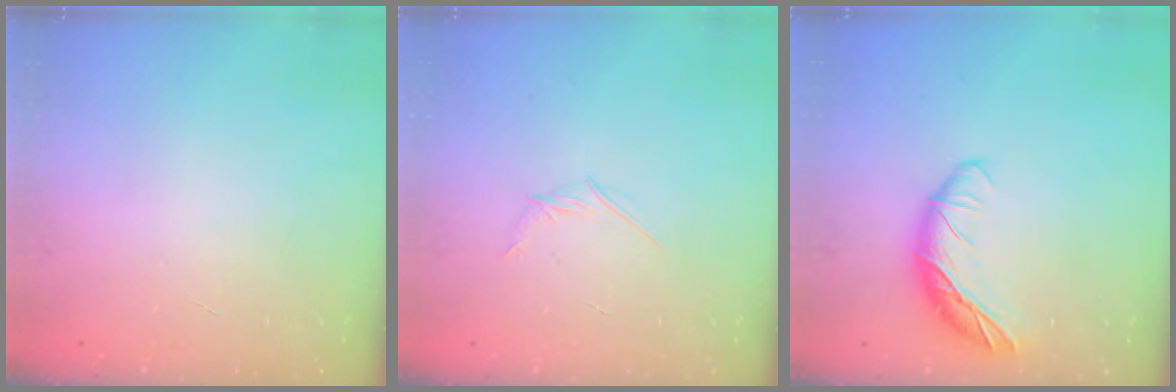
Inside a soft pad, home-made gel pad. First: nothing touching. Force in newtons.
{"total": 2.9, "press": 2.8, "slide": 0.8}
{"total": 13.6, "press": 13.5, "slide": 0.6}